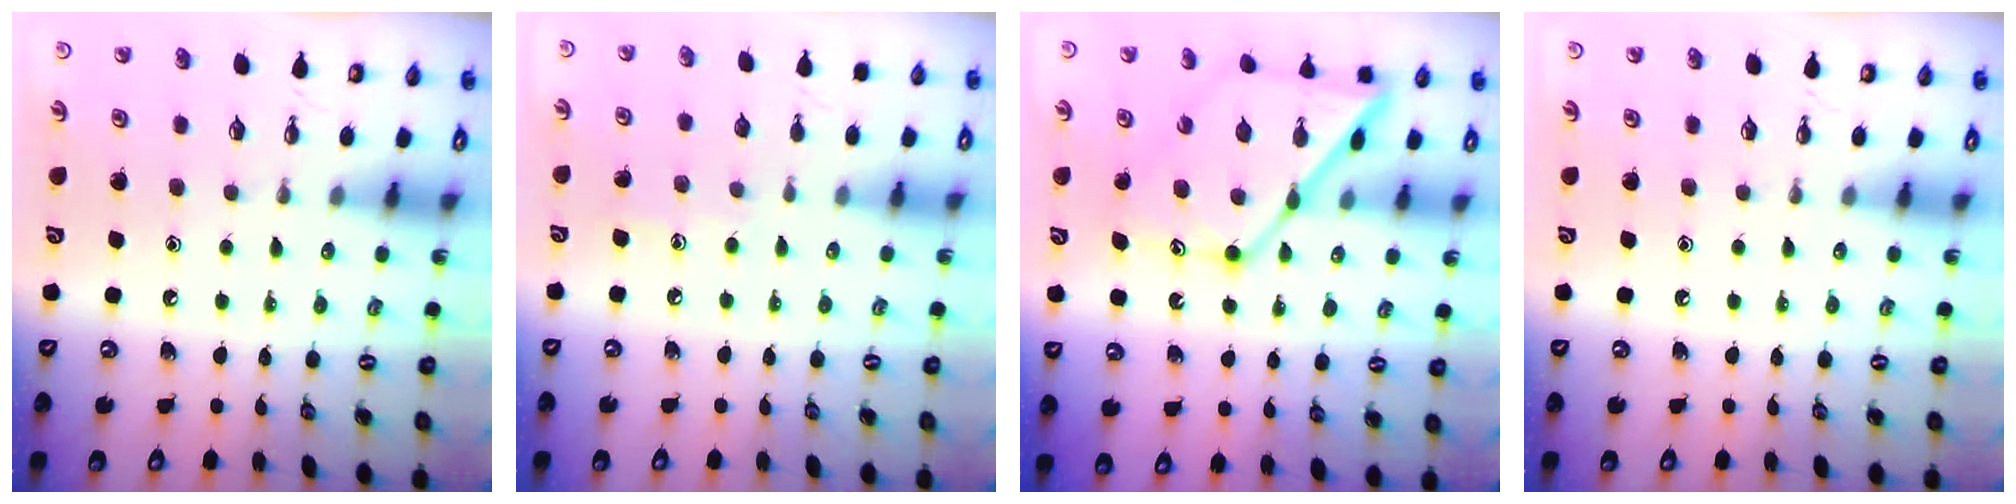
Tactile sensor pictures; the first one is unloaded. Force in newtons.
{"total": 5.5, "press": 5.4, "slide": 0.5}
{"total": 16.0, "press": 15.9, "slide": 1.4}
{"total": 0.0}